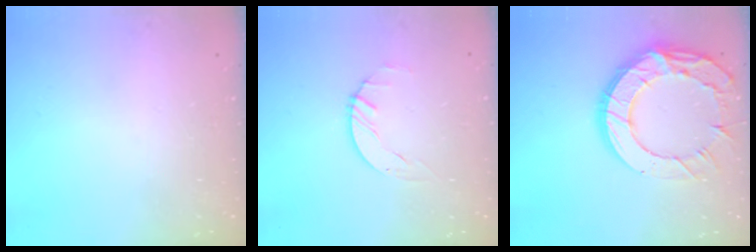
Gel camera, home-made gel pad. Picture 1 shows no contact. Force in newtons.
{"total": 1.5, "press": 1.5, "slide": 0.2}
{"total": 18.8, "press": 18.7, "slide": 1.6}